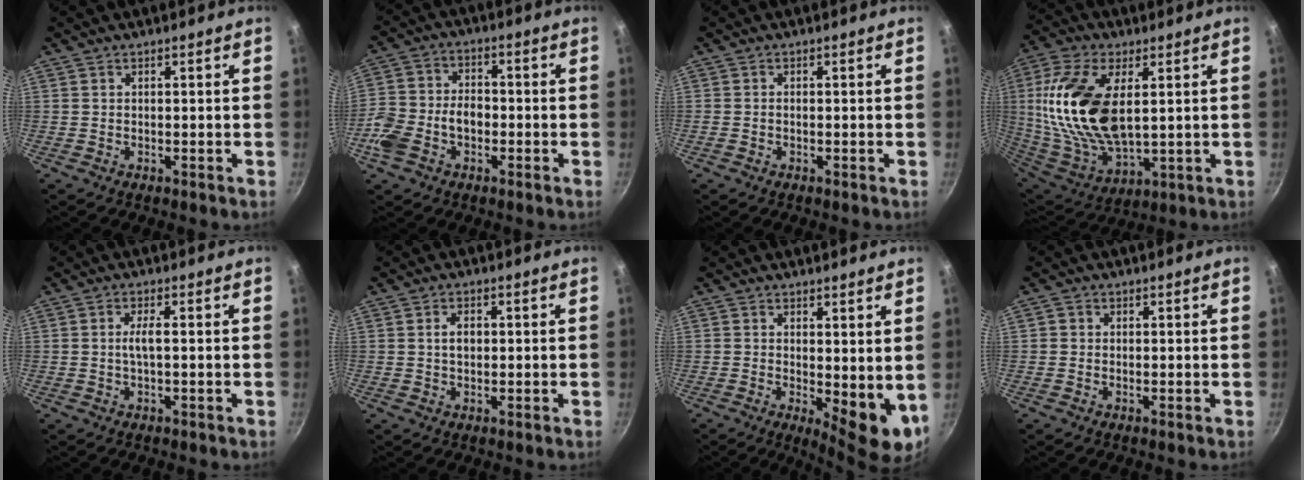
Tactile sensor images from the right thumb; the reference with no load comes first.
{"total": 11.1, "force": [-3.5, 7.6, 7.3], "torque": [-0.130, 0.037, -0.076]}
{"total": 0.6, "force": [-0.2, 0.5, 0.3], "torque": [-0.006, 0.002, -0.006]}
{"total": 21.8, "force": [3.9, 11.4, 18.2], "torque": [-0.365, -0.016, 0.079]}
{"total": 1.9, "force": [0.2, 0.6, 1.8], "torque": [-0.041, 0.002, 0.003]}
{"total": 2.7, "force": [0.3, 1.9, 2.0], "torque": [-0.022, 0.005, 0.005]}
{"total": 8.2, "force": [0.4, 3.4, 7.5], "torque": [-0.092, -0.018, 0.012]}
{"total": 1.1, "force": [0.0, 1.0, 0.3], "torque": [-0.002, 0.002, -0.003]}